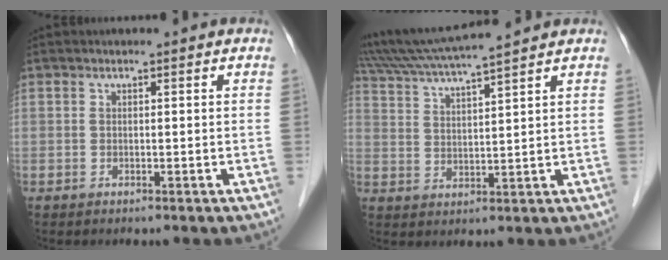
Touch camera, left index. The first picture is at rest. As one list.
[{"total": 11.3, "force": [10.0, -1.4, 5.0], "torque": [-0.098, 0.022, 0.173]}]